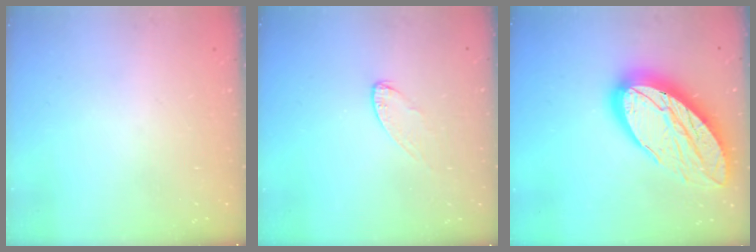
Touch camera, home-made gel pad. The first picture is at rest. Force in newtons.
{"total": 5.2, "press": 5.2, "slide": 0.5}
{"total": 26.8, "press": 26.7, "slide": 2.4}